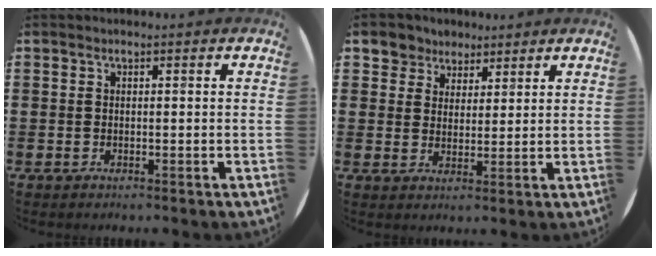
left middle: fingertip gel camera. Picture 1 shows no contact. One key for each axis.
{"total": 4.3, "fx": 3.3, "fy": 2.7, "fz": -0.5, "tx": -0.009, "ty": 0.002, "tz": 0.063}